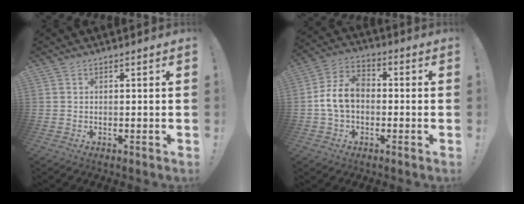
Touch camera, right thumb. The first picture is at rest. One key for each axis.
{"total": 11.4, "fx": -0.7, "fy": 8.1, "fz": 8.0, "tx": -0.148, "ty": 0.016, "tz": -0.007}